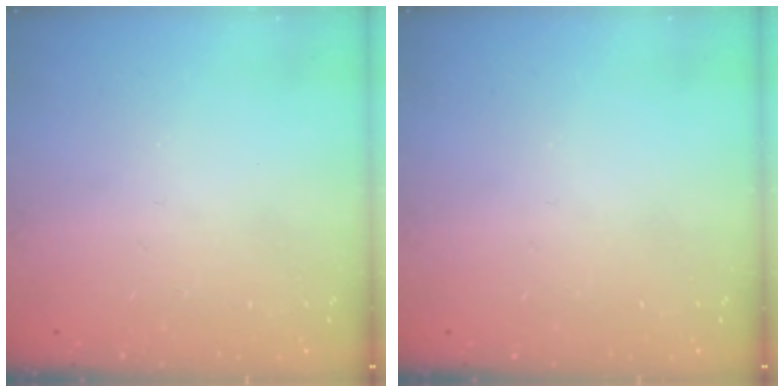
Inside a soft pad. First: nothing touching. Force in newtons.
{"total": 0.0}